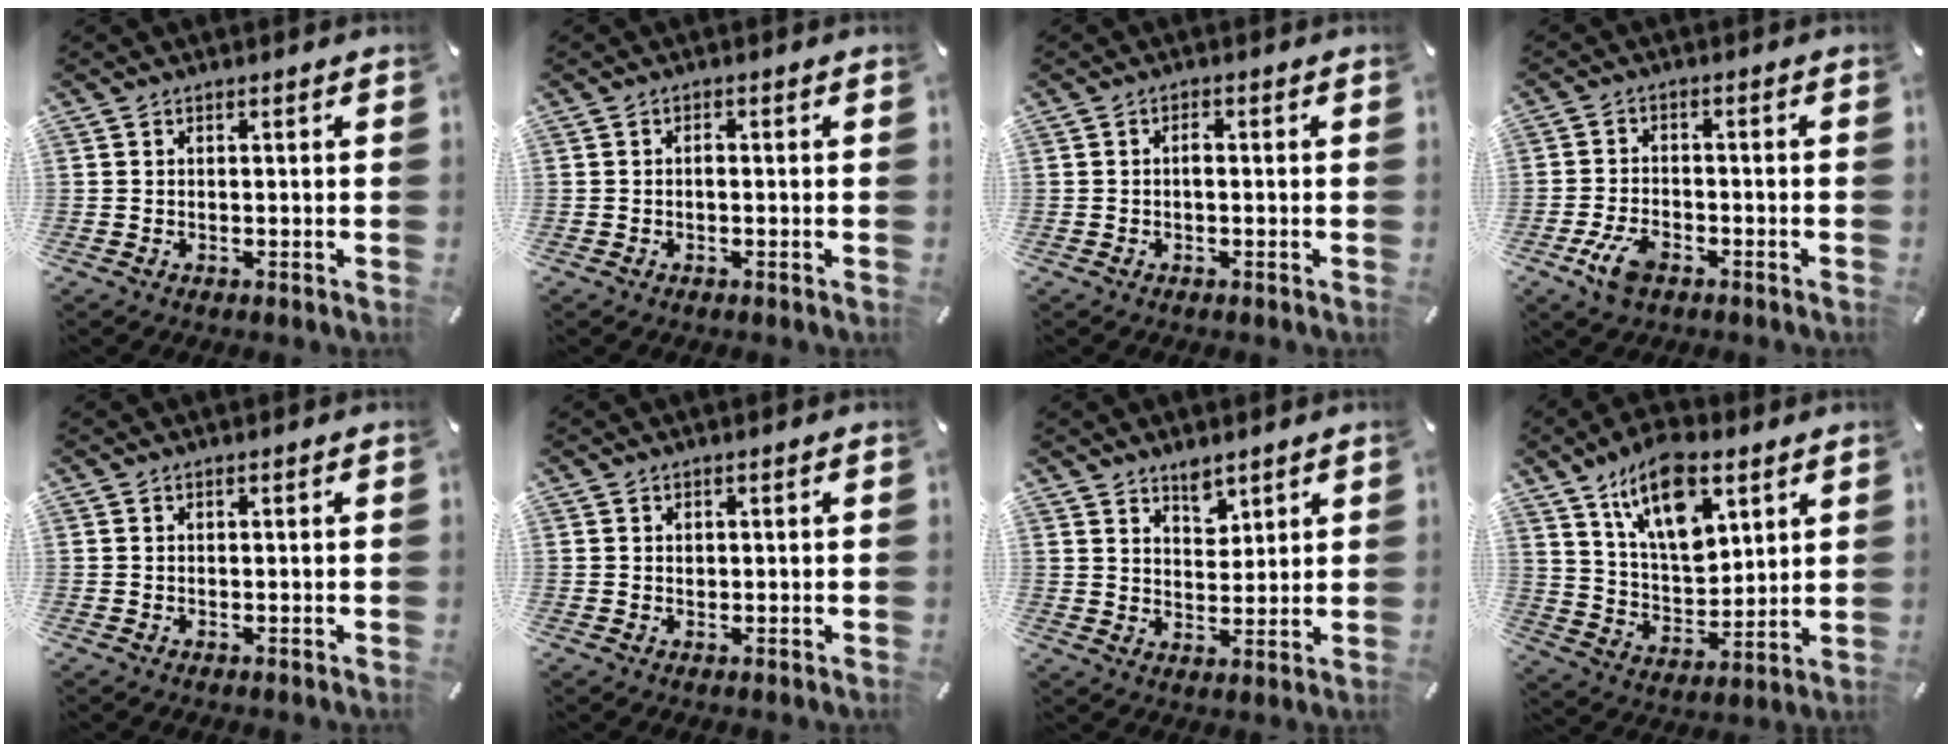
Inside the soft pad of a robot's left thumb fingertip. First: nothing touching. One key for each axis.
{"total": 1.0, "fx": -0.2, "fy": 0.5, "fz": 0.8, "tx": -0.018, "ty": 0.002, "tz": -0.005}
{"total": 1.3, "fx": -0.3, "fy": 0.5, "fz": 1.1, "tx": -0.023, "ty": 0.002, "tz": -0.007}
{"total": 6.5, "fx": -3.4, "fy": 3.6, "fz": 4.2, "tx": -0.096, "ty": 0.011, "tz": -0.065}
{"total": 0.0}
{"total": 0.6, "fx": 0.1, "fy": 0.6, "fz": 0.2, "tx": 0.004, "ty": -0.001, "tz": 0.001}
{"total": 5.0, "fx": 4.0, "fy": 2.8, "fz": 1.1, "tx": 0.000, "ty": -0.028, "tz": 0.070}
{"total": 16.2, "fx": 9.2, "fy": 8.6, "fz": 10.1, "tx": -0.184, "ty": -0.033, "tz": 0.165}